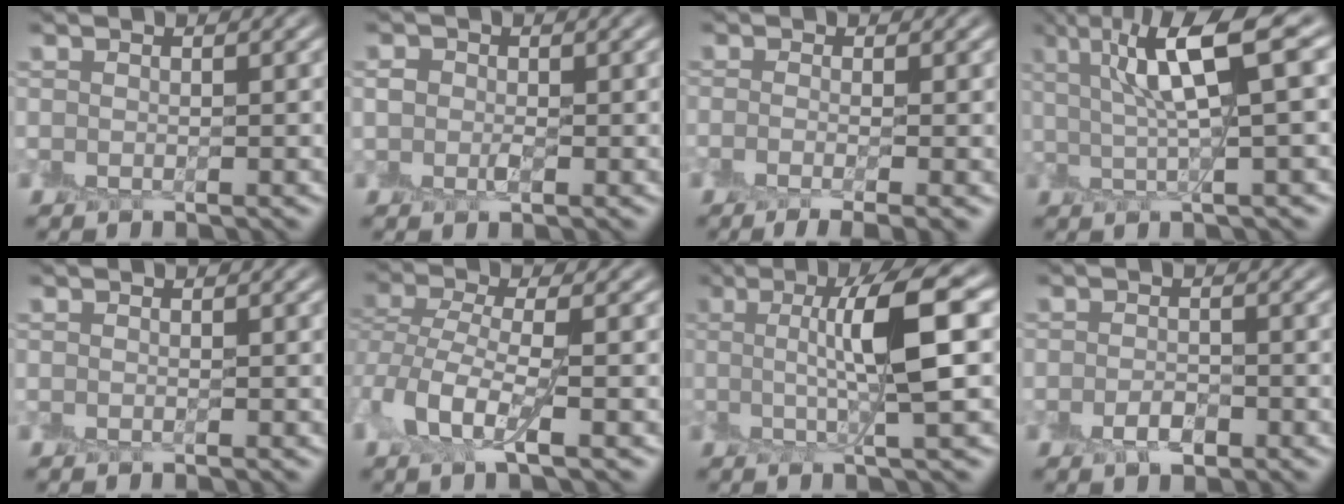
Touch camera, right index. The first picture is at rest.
{"total": 1.1, "force": [0.1, 1.0, 0.5], "torque": [-0.007, 0.007, 0.001]}
{"total": 3.6, "force": [-1.2, 1.0, 3.2], "torque": [-0.039, -0.009, -0.027]}
{"total": 7.5, "force": [2.7, 1.2, 6.9], "torque": [-0.110, 0.012, 0.046]}
{"total": 0.0}
{"total": 3.5, "force": [-0.8, 1.6, 3.1], "torque": [-0.068, 0.001, -0.020]}
{"total": 7.3, "force": [1.2, 1.3, 7.1], "torque": [-0.113, 0.012, 0.020]}
{"total": 1.5, "force": [-0.8, 0.8, 0.9], "torque": [-0.015, 0.004, -0.015]}